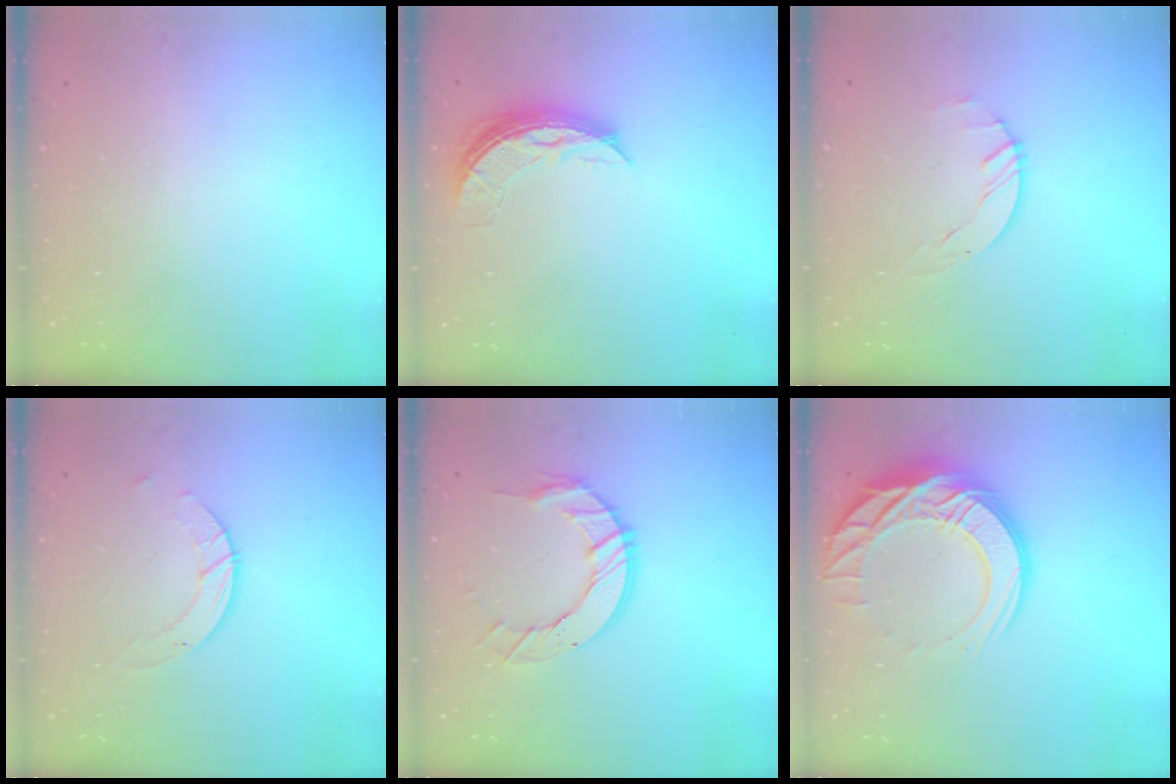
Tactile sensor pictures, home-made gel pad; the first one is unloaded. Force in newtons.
{"total": 7.4, "press": 7.4, "slide": 0.6}
{"total": 1.5, "press": 1.5, "slide": 0.2}
{"total": 3.0, "press": 3.0, "slide": 0.3}
{"total": 10.7, "press": 10.6, "slide": 1.1}
{"total": 18.7, "press": 18.6, "slide": 1.8}